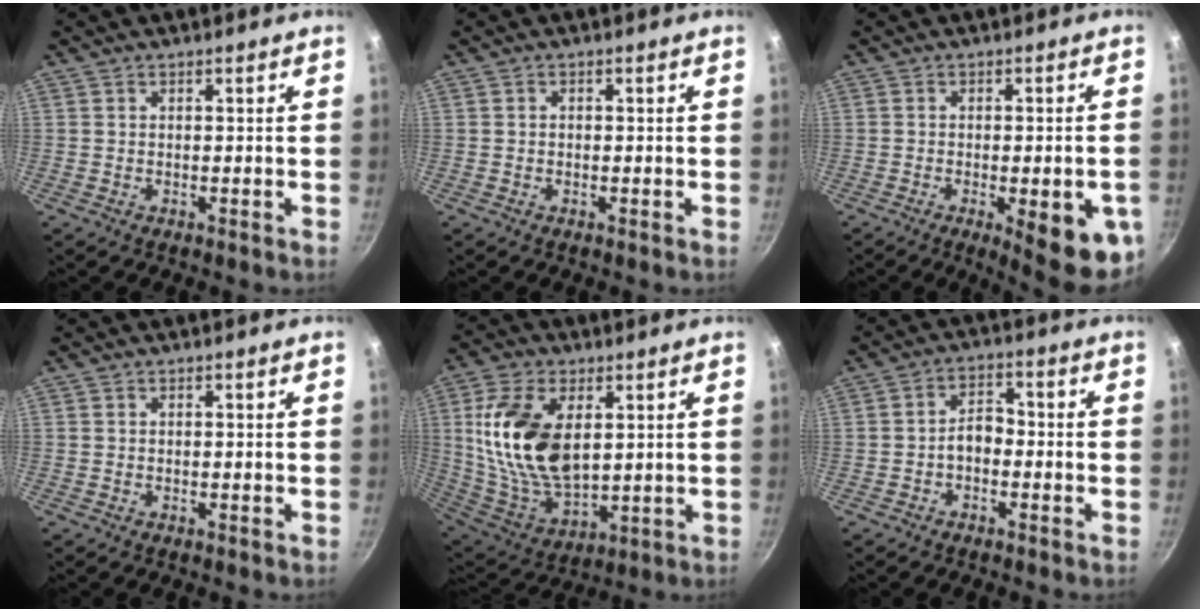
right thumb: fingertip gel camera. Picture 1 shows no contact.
{"total": 0.6, "force": [-0.1, 0.5, 0.2], "torque": [-0.005, 0.003, -0.002]}
{"total": 13.3, "force": [-4.4, 3.9, 11.9], "torque": [-0.124, 0.005, -0.052]}
{"total": 0.0}
{"total": 19.3, "force": [4.1, 11.1, 15.2], "torque": [-0.280, -0.024, 0.092]}
{"total": 4.4, "force": [-1.4, 2.8, 3.0], "torque": [-0.032, 0.025, -0.031]}